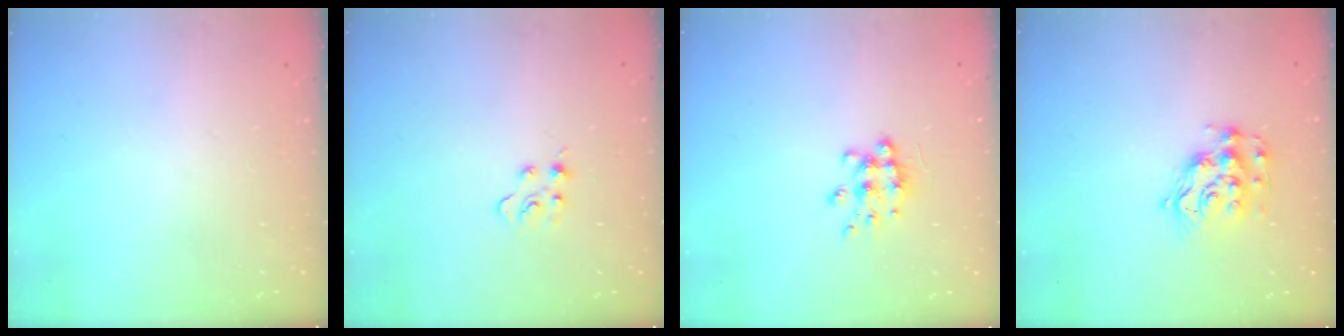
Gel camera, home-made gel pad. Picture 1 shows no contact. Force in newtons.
{"total": 3.3, "press": 3.3, "slide": 0.4}
{"total": 8.0, "press": 8.0, "slide": 0.7}
{"total": 12.9, "press": 12.9, "slide": 1.0}